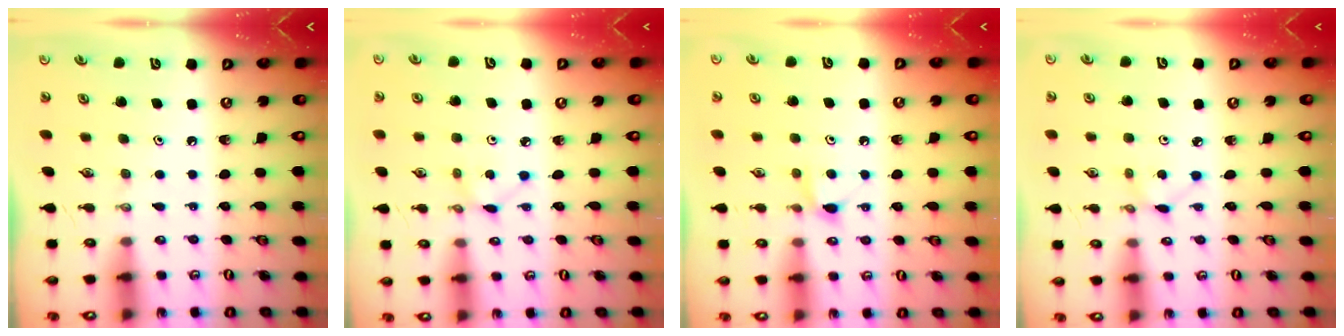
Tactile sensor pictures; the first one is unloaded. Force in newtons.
{"total": 1.6, "press": 1.6, "slide": 0.2}
{"total": 5.7, "press": 5.6, "slide": 0.8}
{"total": 1.6, "press": 1.6, "slide": 0.2}